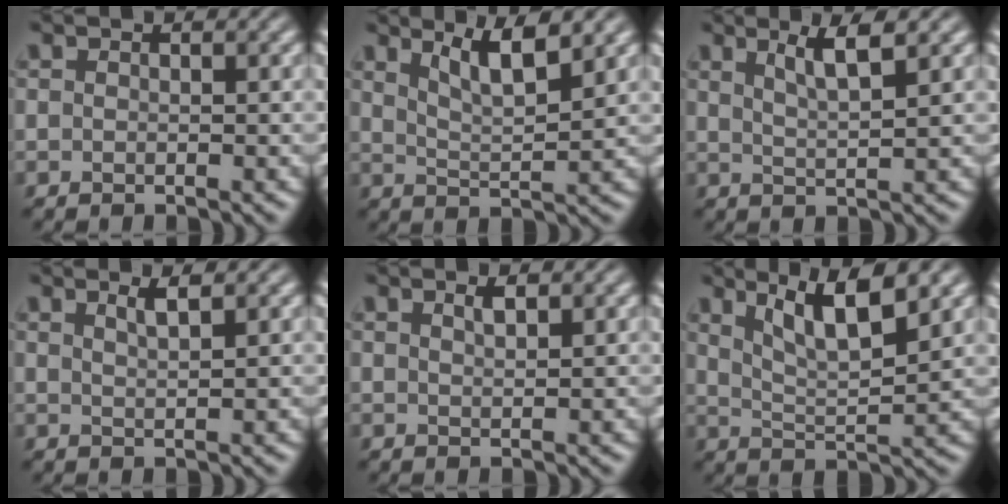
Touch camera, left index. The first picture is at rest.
{"total": 4.1, "force": [2.9, 0.8, 2.8], "torque": [-0.042, 0.004, 0.047]}
{"total": 3.2, "force": [1.8, 0.6, 2.6], "torque": [-0.033, 0.001, 0.032]}
{"total": 1.7, "force": [1.1, 0.5, 1.2], "torque": [-0.011, 0.004, 0.014]}
{"total": 1.1, "force": [0.8, 0.2, 0.7], "torque": [-0.012, 0.001, 0.013]}
{"total": 6.0, "force": [3.7, 1.4, 4.6], "torque": [-0.075, 0.005, 0.063]}